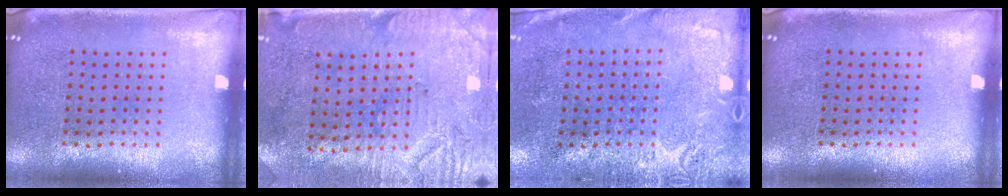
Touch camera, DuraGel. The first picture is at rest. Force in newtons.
{"total": 3.0, "press": 2.5, "slide": 1.6}
{"total": 2.7, "press": 2.3, "slide": 1.5}
{"total": 0.0}